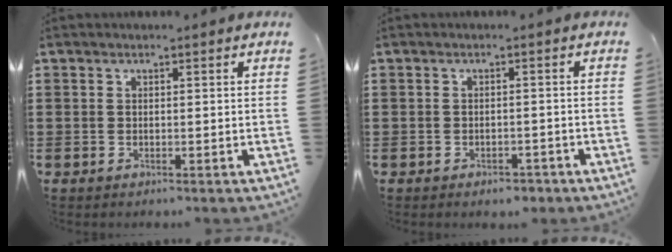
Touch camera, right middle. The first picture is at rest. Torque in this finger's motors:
{"motor_torque": [0.83, -0.34, 0.02, 0.02]}